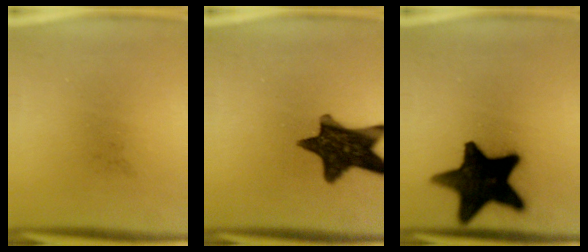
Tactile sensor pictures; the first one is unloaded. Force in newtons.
{"total": 14.1}
{"total": 18.7}